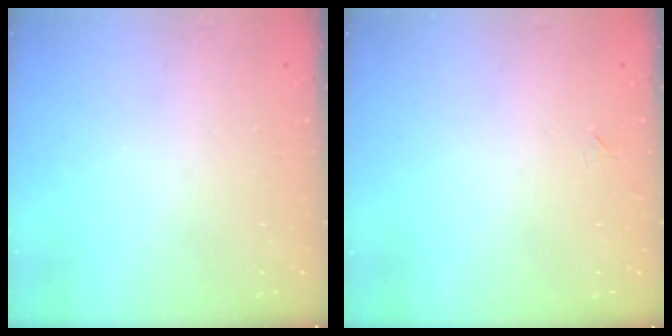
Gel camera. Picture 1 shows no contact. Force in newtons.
{"total": 3.3, "press": 3.2, "slide": 0.4}